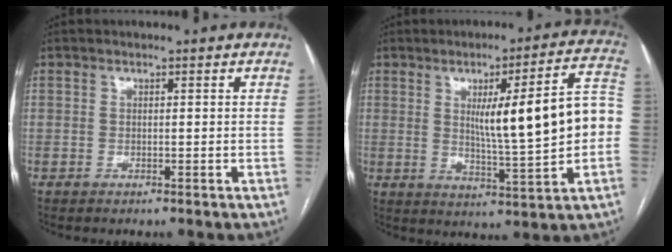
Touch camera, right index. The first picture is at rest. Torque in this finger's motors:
{"motor_torque": [1.47, 0.67, 0.41, 0.17]}